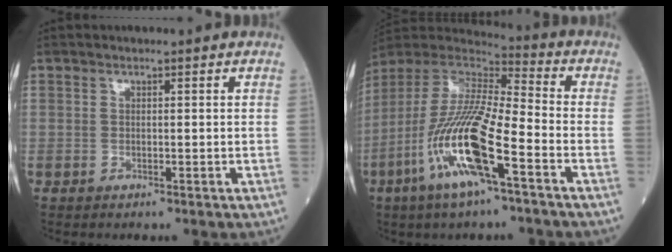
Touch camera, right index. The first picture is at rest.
{"total": 17.1, "force": [-7.1, 2.3, 15.4], "torque": [-0.322, -0.021, -0.138]}